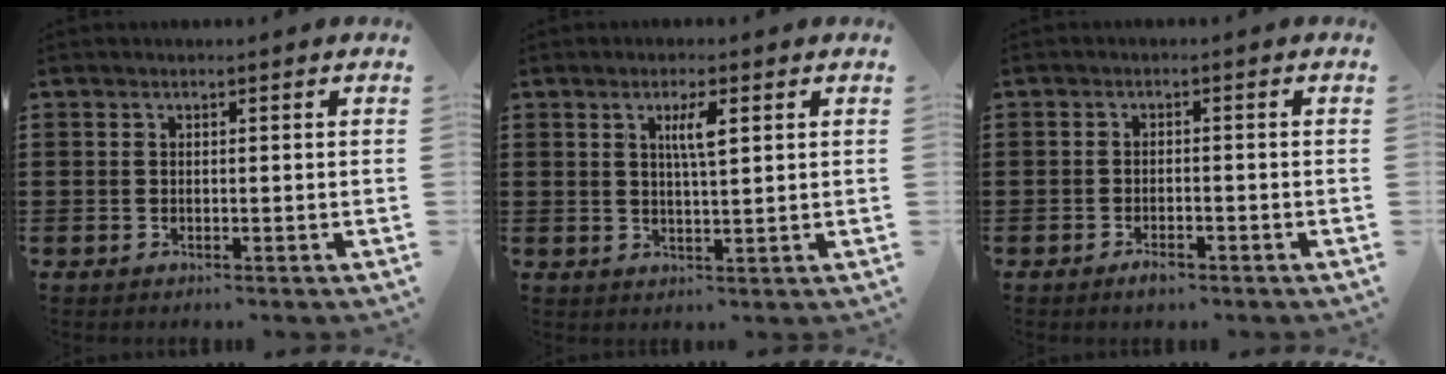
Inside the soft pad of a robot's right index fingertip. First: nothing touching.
{"total": 3.6, "force": [1.3, 0.7, 3.3], "torque": [-0.068, 0.006, 0.018]}
{"total": 1.8, "force": [-1.4, 0.4, 1.2], "torque": [-0.022, -0.004, -0.024]}